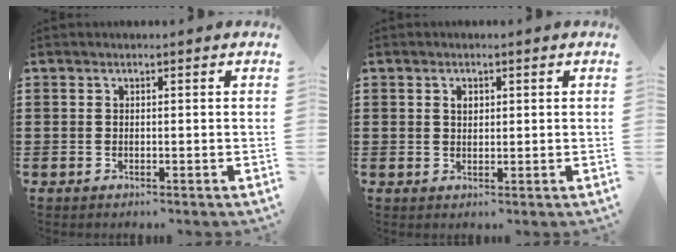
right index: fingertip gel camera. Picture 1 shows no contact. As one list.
[{"total": 1.2, "force": [0.6, 0.6, 0.8], "torque": [-0.017, 0.006, 0.011]}]